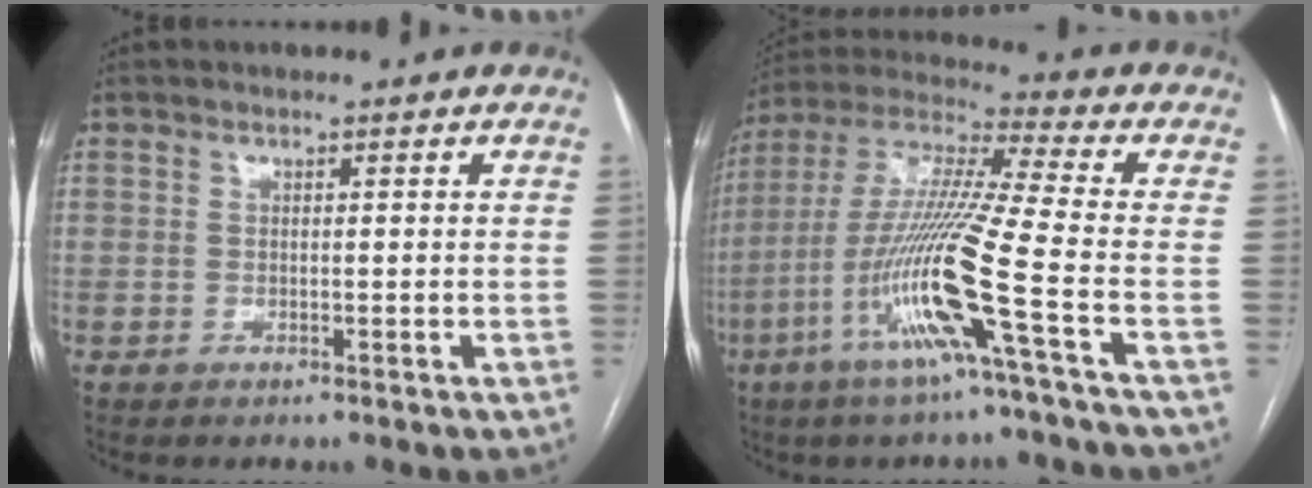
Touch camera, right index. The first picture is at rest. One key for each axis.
{"total": 16.7, "fx": -6.3, "fy": -1.5, "fz": 15.4, "tx": -0.318, "ty": -0.015, "tz": -0.126}